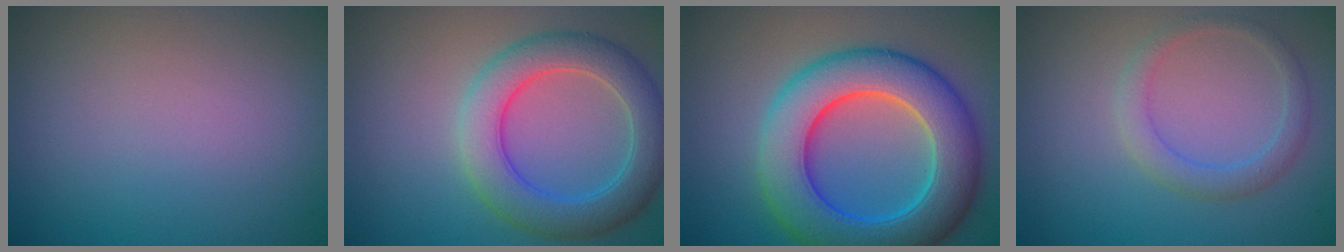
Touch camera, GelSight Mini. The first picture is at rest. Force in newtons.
{"total": 6.0, "press": 6.0, "slide": 0.2}
{"total": 10.4, "press": 10.3, "slide": 0.4}
{"total": 2.1, "press": 2.1, "slide": 0.1}